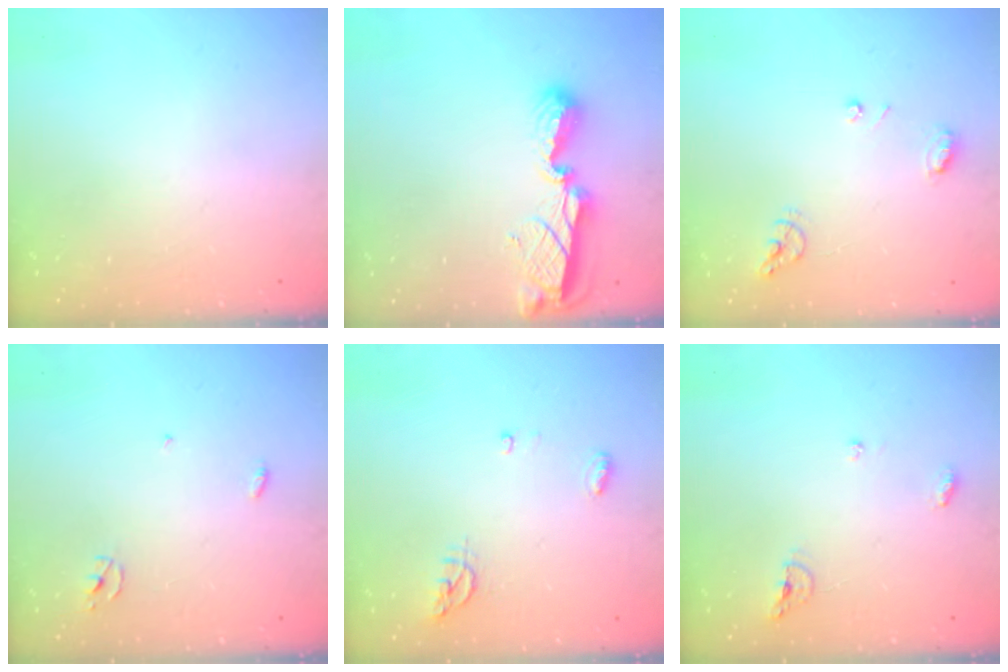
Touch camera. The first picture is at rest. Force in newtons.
{"total": 8.5, "press": 8.4, "slide": 1.2}
{"total": 7.5, "press": 7.4, "slide": 0.9}
{"total": 2.3, "press": 2.3, "slide": 0.1}
{"total": 4.9, "press": 4.9, "slide": 0.6}
{"total": 6.8, "press": 6.7, "slide": 0.6}